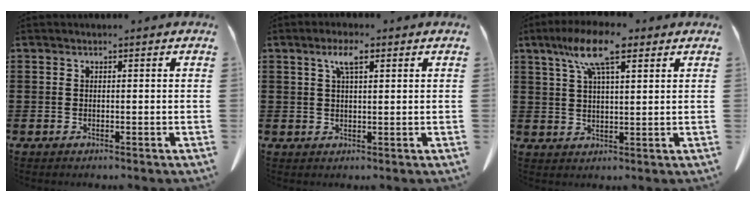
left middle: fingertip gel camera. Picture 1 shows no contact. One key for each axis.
{"total": 3.4, "fx": 1.7, "fy": 0.9, "fz": 2.8, "tx": -0.061, "ty": 0.007, "tz": 0.028}
{"total": 10.1, "fx": 6.1, "fy": 2.5, "fz": 7.6, "tx": -0.160, "ty": 0.002, "tz": 0.107}